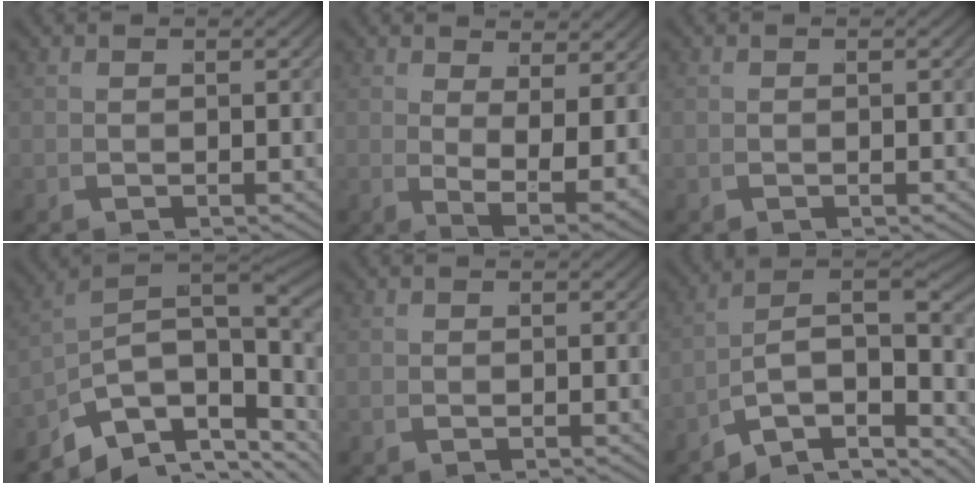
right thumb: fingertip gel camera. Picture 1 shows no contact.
{"total": 6.1, "force": [1.5, 2.6, 5.3], "torque": [-0.091, -0.026, 0.038]}
{"total": 0.0}
{"total": 13.8, "force": [-0.4, 9.0, 10.5], "torque": [-0.177, -0.026, 0.005]}
{"total": 0.0}
{"total": 13.6, "force": [-2.6, 9.8, 9.0], "torque": [-0.179, -0.051, -0.033]}